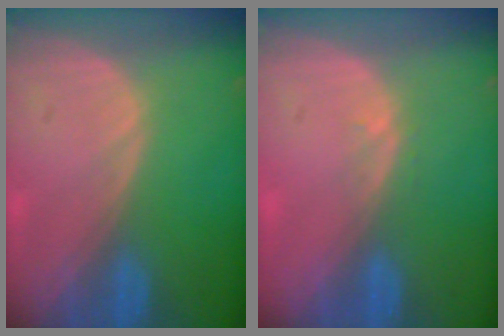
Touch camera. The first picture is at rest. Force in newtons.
{"total": 1.0, "press": 0.7, "slide": 0.7}